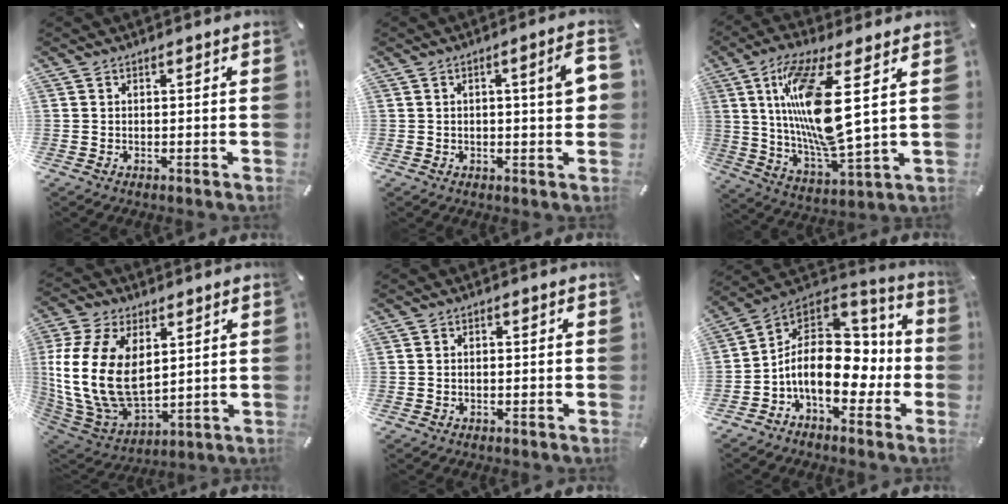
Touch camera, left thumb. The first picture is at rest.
{"total": 6.7, "force": [1.0, 1.7, 6.4], "torque": [-0.083, -0.005, 0.010]}
{"total": 18.3, "force": [5.2, 4.7, 16.9], "torque": [-0.352, -0.024, 0.072]}
{"total": 18.1, "force": [3.2, 12.5, 12.7], "torque": [-0.294, -0.015, 0.060]}
{"total": 0.7, "force": [-0.2, 0.6, 0.4], "torque": [-0.010, 0.002, -0.004]}
{"total": 17.0, "force": [-3.1, 11.9, 11.7], "torque": [-0.203, 0.001, -0.047]}